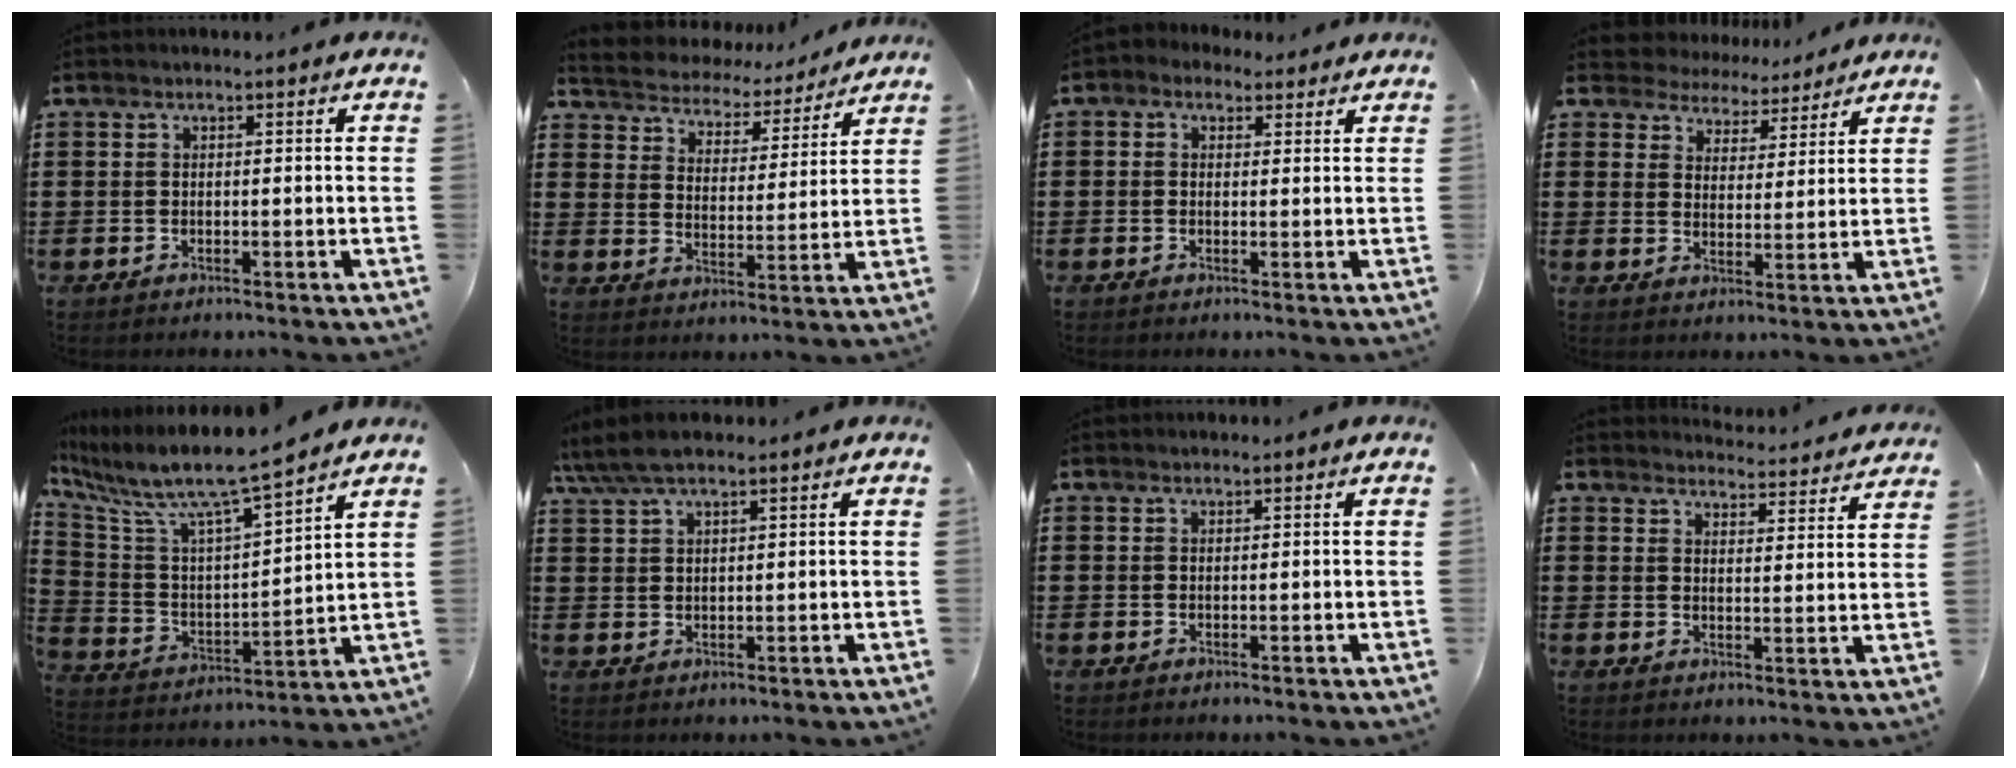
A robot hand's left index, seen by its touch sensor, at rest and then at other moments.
{"total": 3.9, "force": [3.8, 0.6, -0.5], "torque": [-0.018, -0.034, 0.060]}
{"total": 1.6, "force": [0.8, 1.3, 0.4], "torque": [-0.013, 0.009, 0.014]}
{"total": 5.2, "force": [4.9, 1.5, -0.3], "torque": [-0.023, -0.027, 0.087]}
{"total": 8.8, "force": [7.4, 0.5, 4.6], "torque": [-0.124, -0.056, 0.119]}
{"total": 4.9, "force": [3.8, 1.2, 2.9], "torque": [-0.064, 0.000, 0.071]}
{"total": 0.5, "force": [0.5, 0.1, 0.2], "torque": [-0.004, 0.000, 0.009]}
{"total": 4.0, "force": [4.0, -0.2, 0.1], "torque": [-0.010, -0.030, 0.068]}